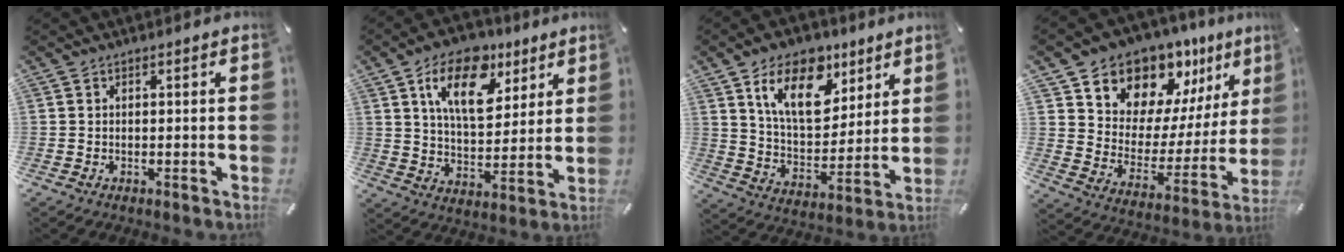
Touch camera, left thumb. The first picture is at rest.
{"total": 15.6, "force": [8.3, 8.9, 9.8], "torque": [-0.152, -0.028, 0.146]}
{"total": 17.0, "force": [9.8, 9.9, 9.7], "torque": [-0.159, -0.040, 0.175]}
{"total": 12.5, "force": [10.8, 6.3, -0.1], "torque": [-0.002, -0.130, 0.195]}